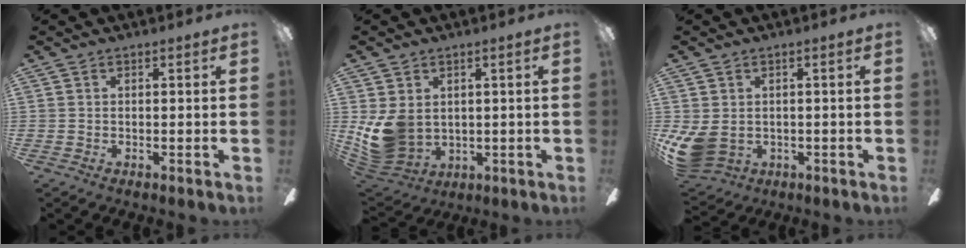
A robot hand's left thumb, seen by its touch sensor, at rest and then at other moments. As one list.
[{"total": 10.2, "force": [0.4, 8.3, 5.9], "torque": [-0.156, -0.010, 0.009]}, {"total": 6.8, "force": [-0.8, 5.3, 4.2], "torque": [-0.104, 0.002, -0.010]}]